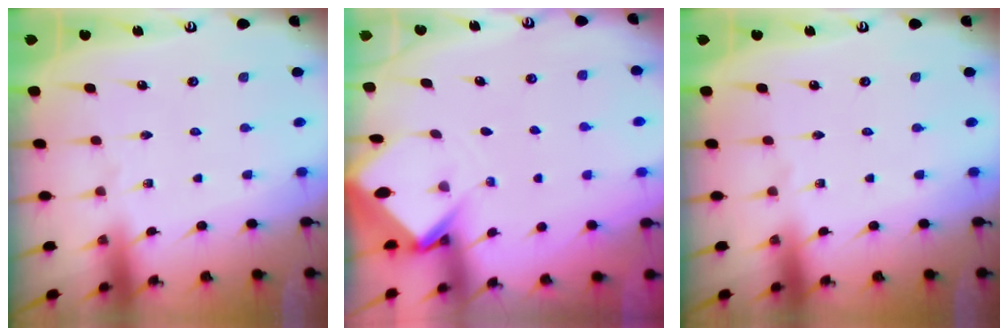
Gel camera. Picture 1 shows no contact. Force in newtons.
{"total": 2.9, "press": 2.9, "slide": 0.2}
{"total": 0.0}